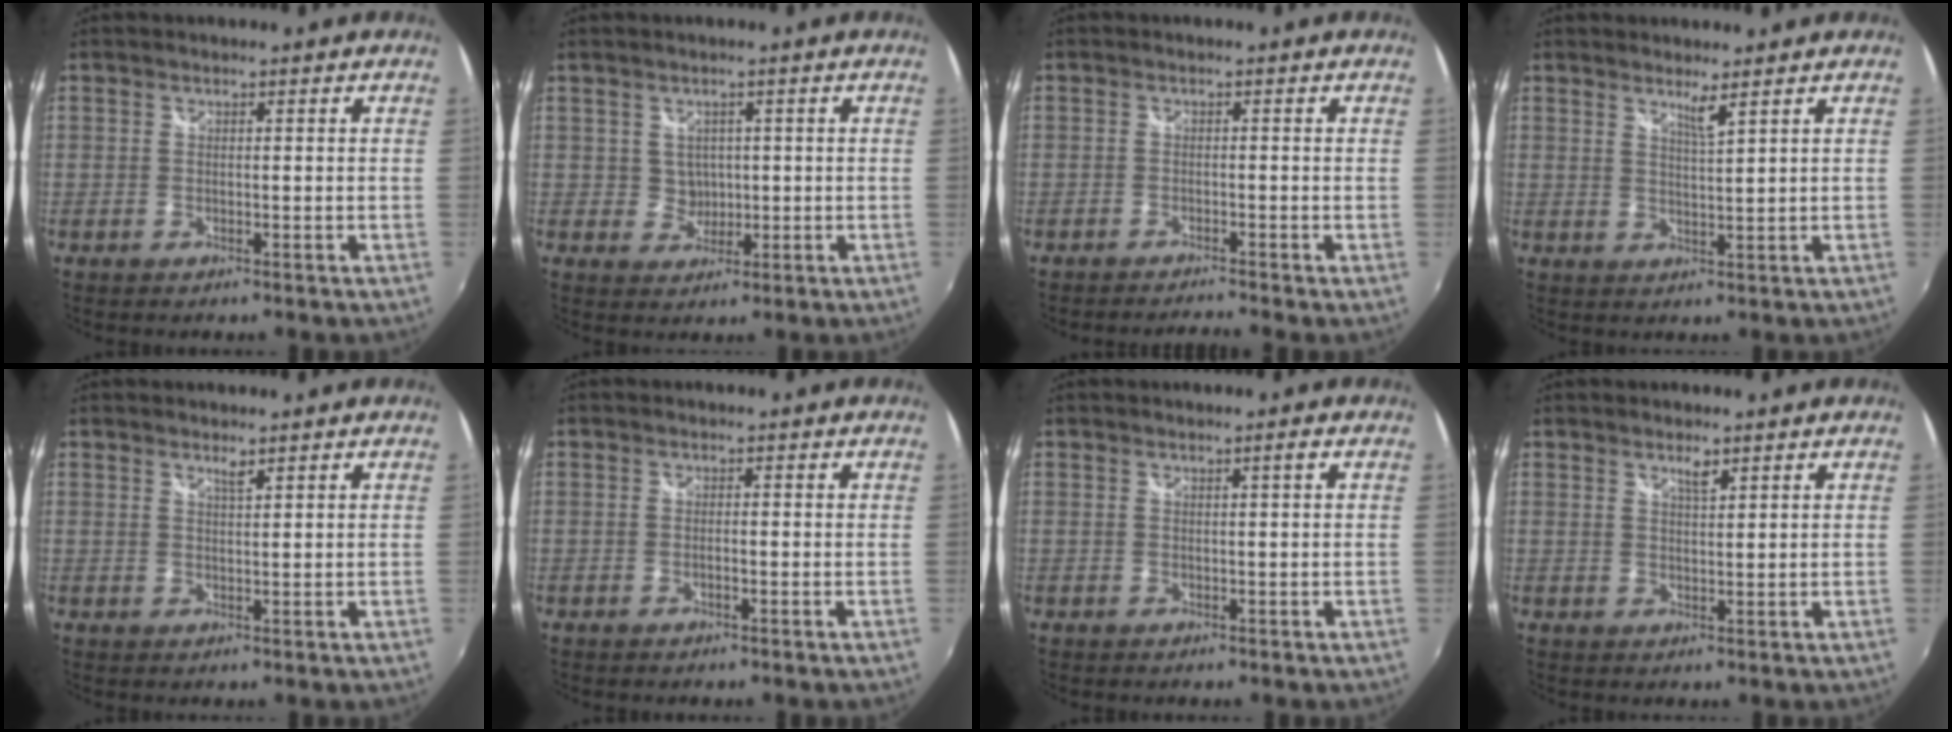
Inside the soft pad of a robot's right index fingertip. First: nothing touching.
{"total": 2.8, "force": [0.4, 2.8, 0.3], "torque": [-0.003, 0.005, 0.010]}
{"total": 2.4, "force": [-2.3, -0.7, 0.4], "torque": [-0.016, -0.007, -0.045]}
{"total": 2.6, "force": [1.9, -0.4, 1.7], "torque": [-0.032, -0.007, 0.029]}
{"total": 1.4, "force": [1.1, 0.1, 0.9], "torque": [-0.014, 0.000, 0.018]}
{"total": 0.9, "force": [-0.5, 0.2, 0.7], "torque": [-0.015, 0.000, -0.009]}
{"total": 0.9, "force": [0.2, -0.3, 0.9], "torque": [-0.012, 0.002, 0.004]}
{"total": 2.1, "force": [1.5, 0.5, 1.4], "torque": [-0.022, 0.001, 0.025]}